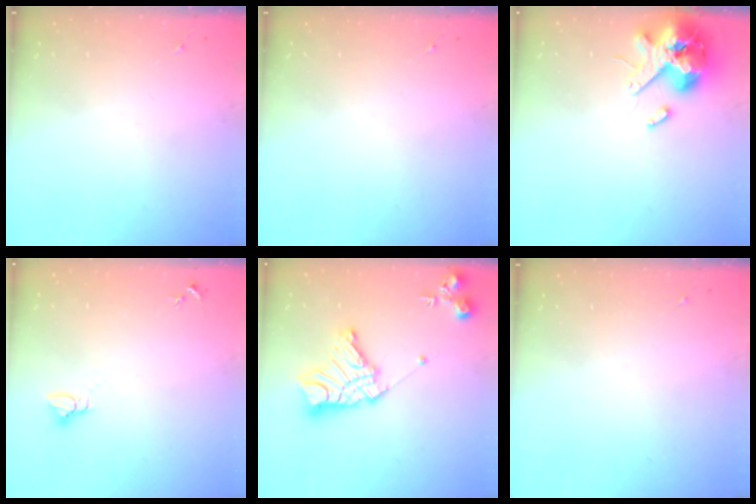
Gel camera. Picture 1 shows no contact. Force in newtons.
{"total": 0.0}
{"total": 13.6, "press": 13.5, "slide": 2.2}
{"total": 2.7, "press": 2.7, "slide": 0.1}
{"total": 18.2, "press": 18.1, "slide": 1.5}
{"total": 0.0}